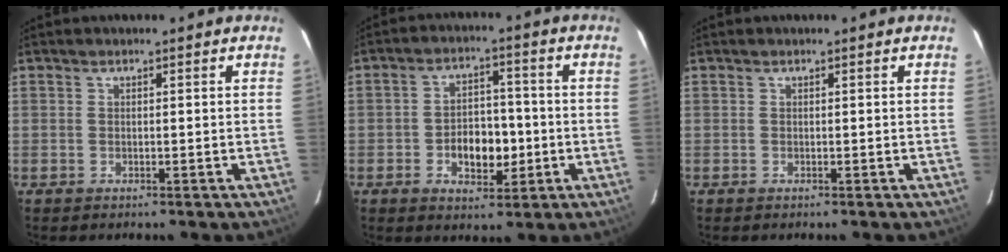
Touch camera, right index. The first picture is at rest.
{"total": 8.2, "force": [-2.3, 5.3, 5.9], "torque": [-0.114, 0.011, -0.029]}
{"total": 0.0}